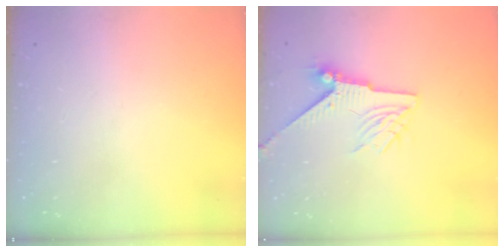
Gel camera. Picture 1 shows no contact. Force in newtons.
{"total": 8.0, "press": 8.0, "slide": 0.1}